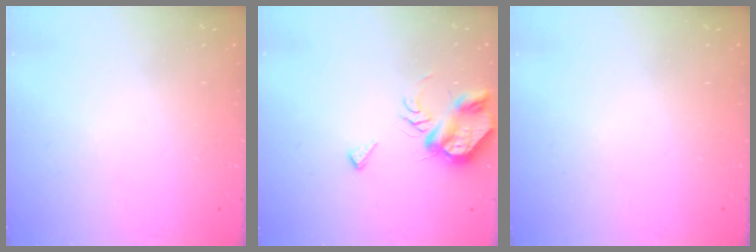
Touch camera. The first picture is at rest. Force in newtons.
{"total": 10.1, "press": 10.1, "slide": 0.8}
{"total": 0.0}